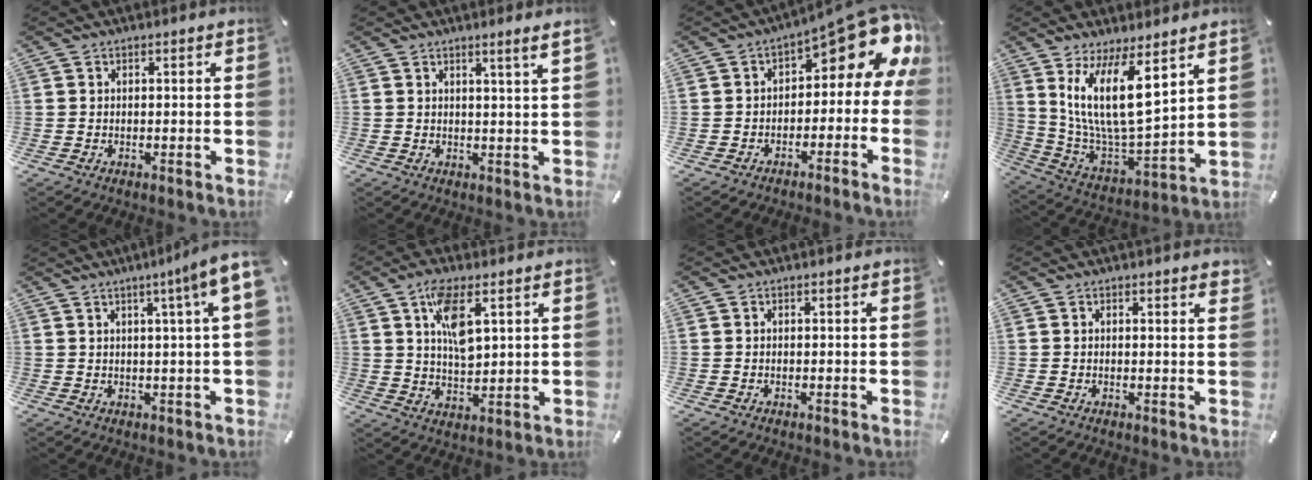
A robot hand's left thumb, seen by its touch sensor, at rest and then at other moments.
{"total": 3.3, "force": [2.1, -0.4, 2.5], "torque": [-0.050, -0.007, 0.036]}
{"total": 12.4, "force": [6.1, 5.5, 9.3], "torque": [-0.117, -0.056, 0.094]}
{"total": 17.5, "force": [8.7, 6.0, 13.9], "torque": [-0.291, -0.054, 0.147]}
{"total": 7.8, "force": [3.3, -0.2, 7.1], "torque": [-0.119, -0.017, 0.053]}
{"total": 9.2, "force": [4.2, 4.1, 7.1], "torque": [-0.132, -0.010, 0.069]}
{"total": 0.0}
{"total": 0.8, "force": [0.7, 0.1, 0.4], "torque": [-0.001, -0.003, 0.010]}